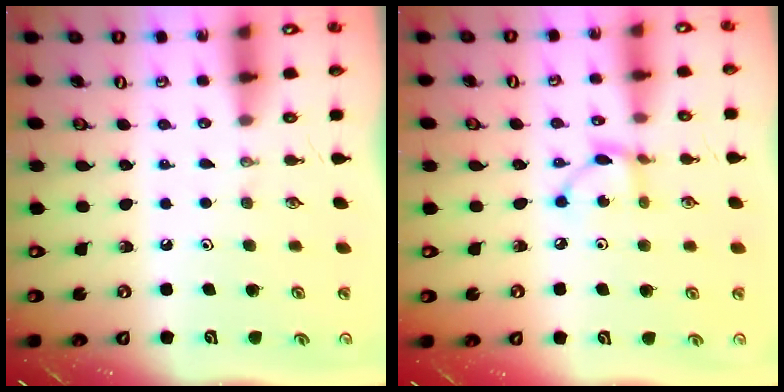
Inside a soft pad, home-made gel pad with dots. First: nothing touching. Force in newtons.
{"total": 3.9, "press": 3.9, "slide": 0.2}